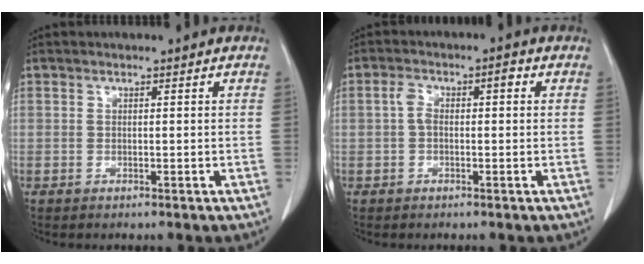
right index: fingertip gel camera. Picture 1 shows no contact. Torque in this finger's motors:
{"motor_torque": [0.25, 0.20, 0.06, 0.04]}